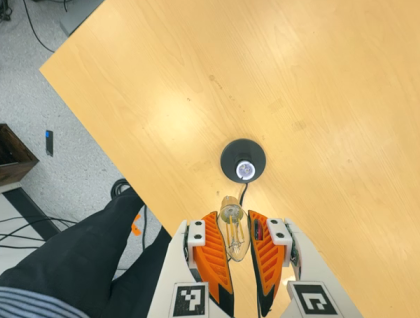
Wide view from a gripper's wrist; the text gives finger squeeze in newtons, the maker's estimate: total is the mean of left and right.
{"total": 21.2, "left": 26.8, "right": 15.7}